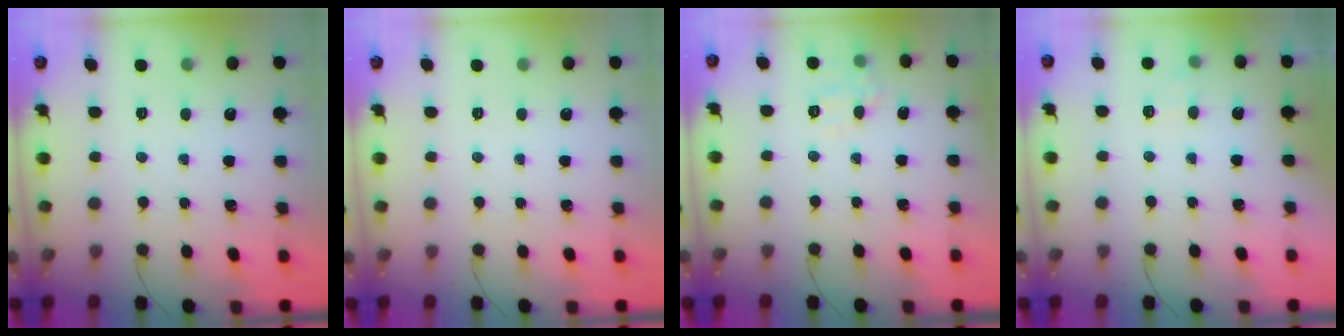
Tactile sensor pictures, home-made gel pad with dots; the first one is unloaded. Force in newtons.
{"total": 0.0}
{"total": 8.0, "press": 7.9, "slide": 1.5}
{"total": 6.6, "press": 6.5, "slide": 1.3}